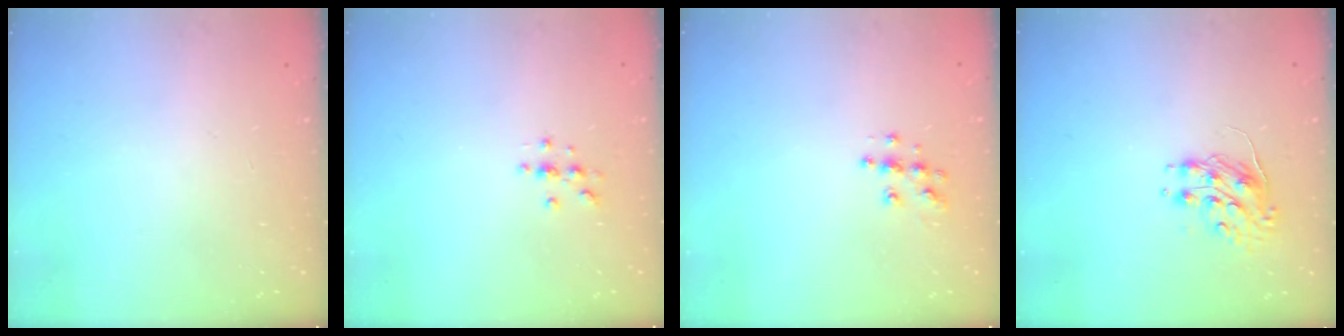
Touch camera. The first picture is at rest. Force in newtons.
{"total": 3.0, "press": 3.0, "slide": 0.4}
{"total": 7.6, "press": 7.6, "slide": 0.4}
{"total": 8.5, "press": 8.4, "slide": 0.6}